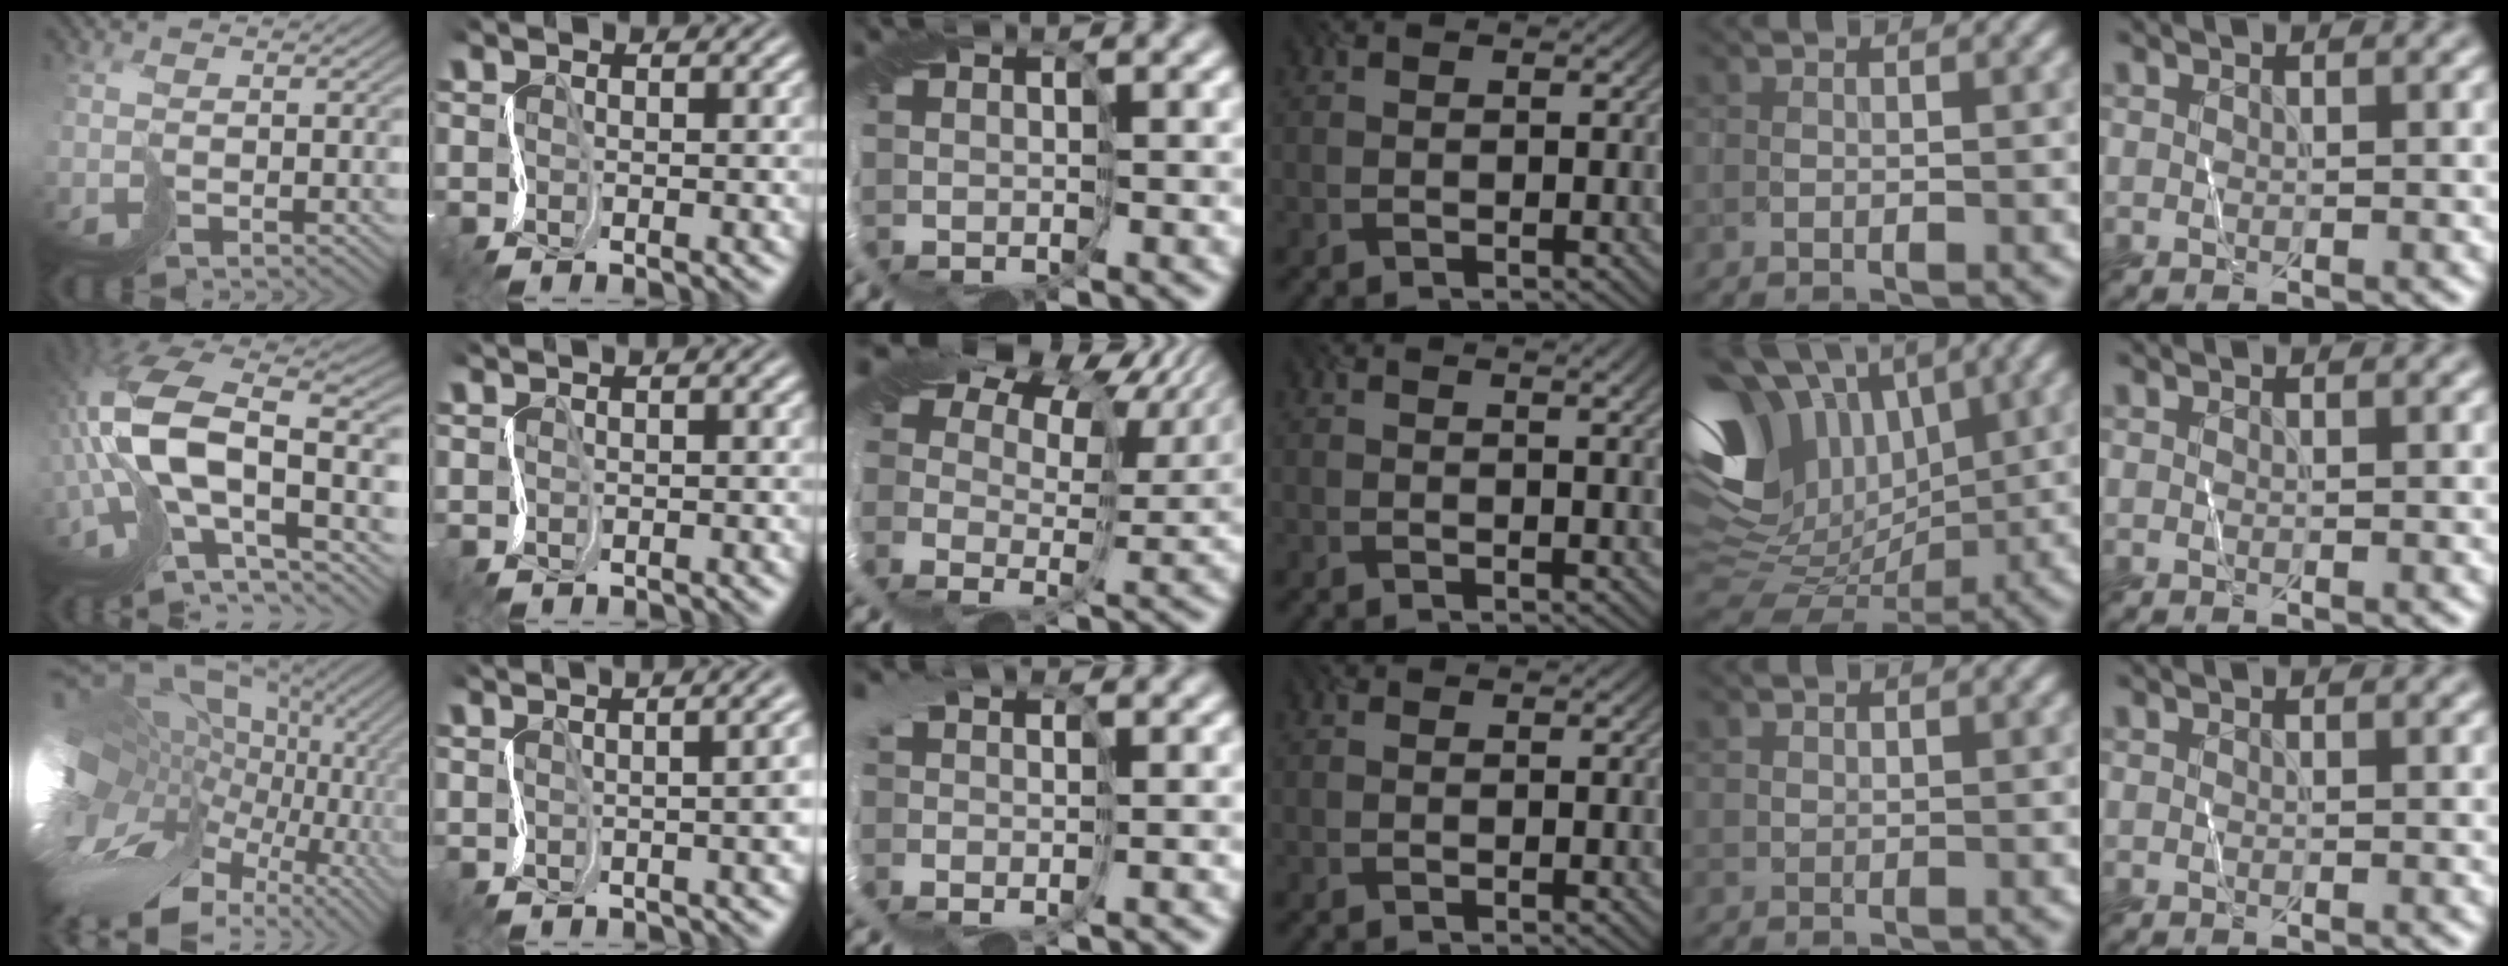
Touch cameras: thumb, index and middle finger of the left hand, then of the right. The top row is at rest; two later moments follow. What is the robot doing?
{"motion": "cut", "object": "receipt paper"}